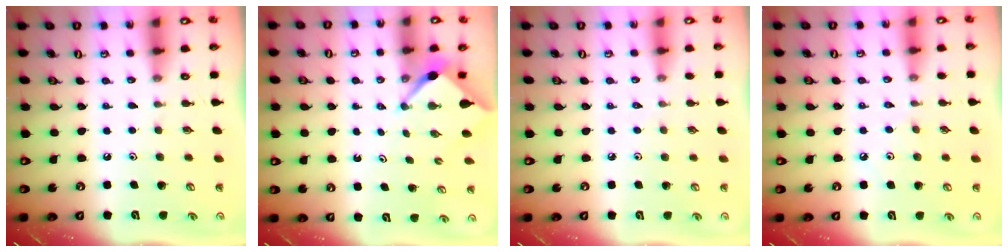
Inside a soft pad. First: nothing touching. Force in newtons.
{"total": 2.4, "press": 2.4, "slide": 0.1}
{"total": 2.1, "press": 2.1, "slide": 0.4}
{"total": 5.4, "press": 5.3, "slide": 1.0}